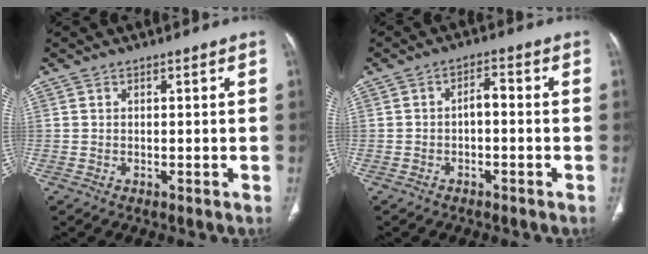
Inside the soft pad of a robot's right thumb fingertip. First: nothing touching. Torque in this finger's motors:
{"motor_torque": [0.41, 0.36, 0.37, 0.18, 0.00]}